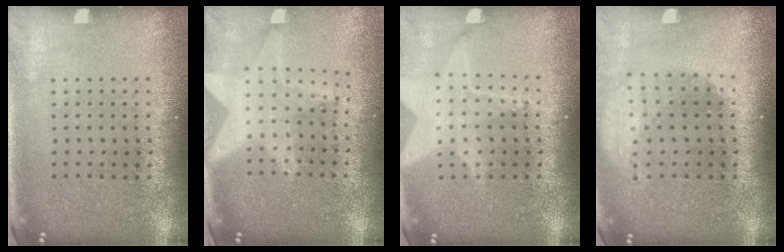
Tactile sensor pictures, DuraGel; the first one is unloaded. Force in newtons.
{"total": 2.3, "press": 1.8, "slide": 1.3}
{"total": 1.8, "press": 1.5, "slide": 1.1}
{"total": 1.8, "press": 1.4, "slide": 1.2}